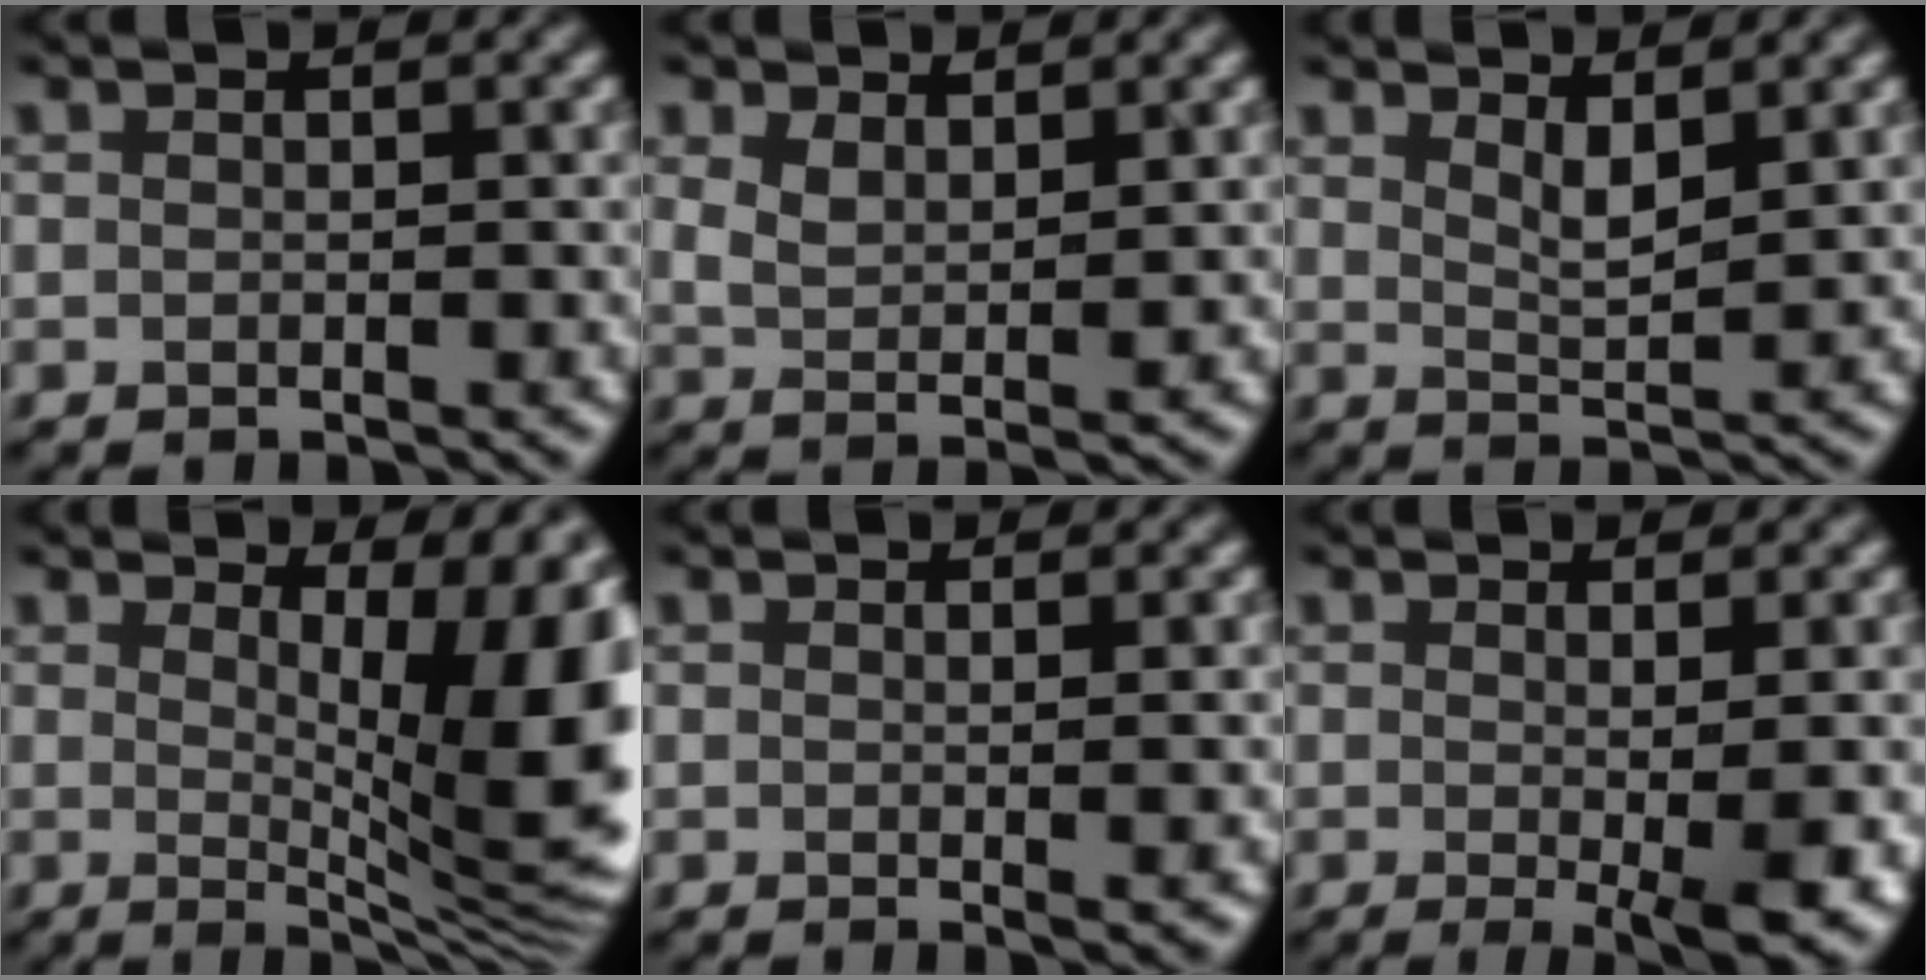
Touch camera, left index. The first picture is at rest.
{"total": 2.4, "force": [1.4, 0.9, 1.7], "torque": [-0.038, -0.006, 0.027]}
{"total": 2.5, "force": [1.6, 0.7, 1.9], "torque": [-0.034, -0.008, 0.028]}
{"total": 13.2, "force": [2.9, 4.7, 12.0], "torque": [-0.122, 0.001, 0.039]}
{"total": 1.6, "force": [0.7, 0.4, 1.4], "torque": [-0.015, 0.000, 0.007]}
{"total": 4.8, "force": [-0.4, 0.8, 4.8], "torque": [-0.063, -0.010, -0.006]}